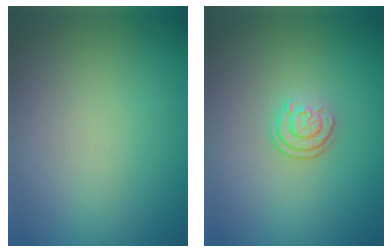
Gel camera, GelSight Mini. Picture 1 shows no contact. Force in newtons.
{"total": 2.1, "press": 1.7, "slide": 1.3}